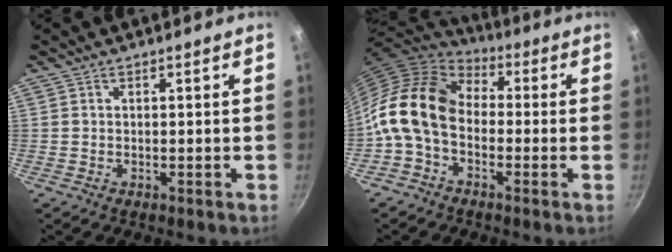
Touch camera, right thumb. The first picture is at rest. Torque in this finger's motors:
{"motor_torque": [2.32, 2.69, 1.10, -1.11, 0.65]}